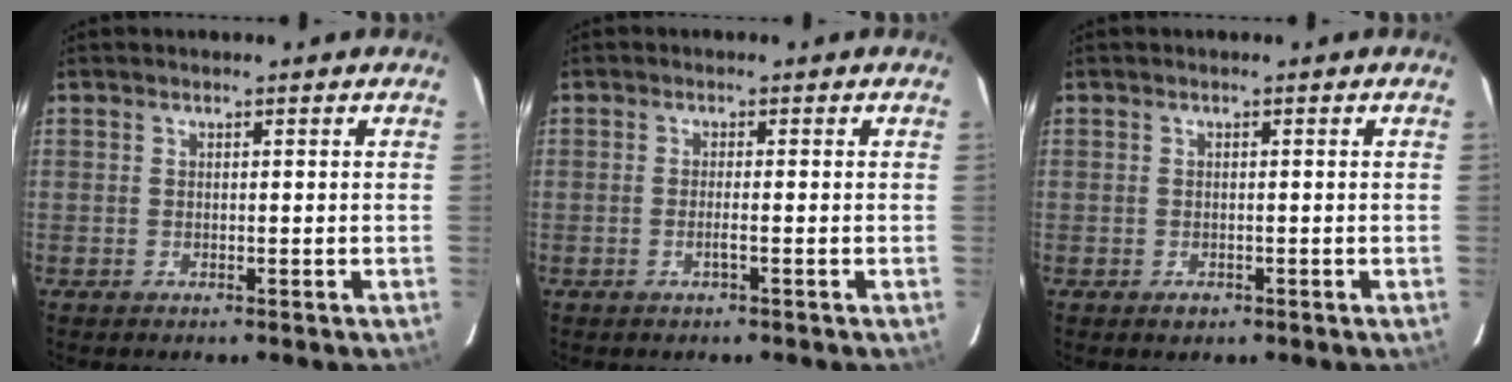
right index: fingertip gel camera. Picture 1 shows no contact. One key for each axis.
{"total": 1.3, "fx": -0.5, "fy": -0.2, "fz": 1.1, "tx": -0.023, "ty": 0.000, "tz": -0.011}
{"total": 1.1, "fx": -0.6, "fy": 0.8, "fz": 0.4, "tx": -0.006, "ty": 0.001, "tz": -0.005}